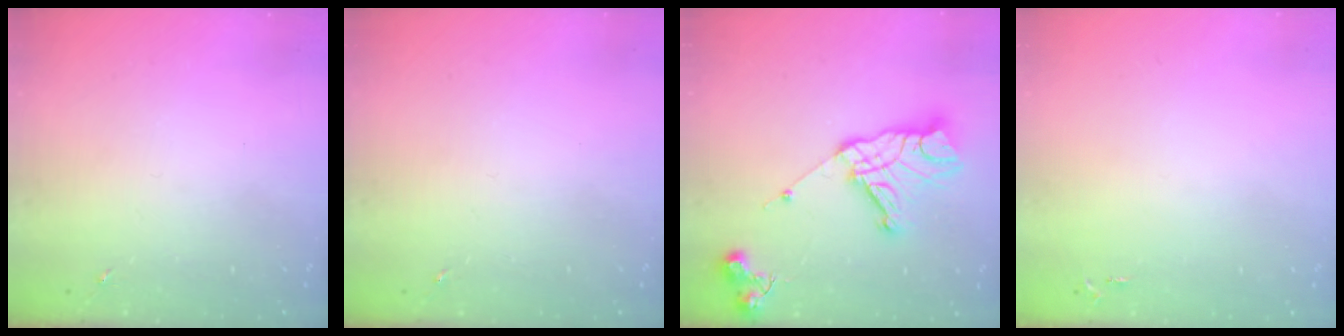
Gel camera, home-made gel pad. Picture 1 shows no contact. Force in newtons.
{"total": 0.0}
{"total": 15.6, "press": 15.6, "slide": 1.2}
{"total": 2.5, "press": 2.5, "slide": 0.3}